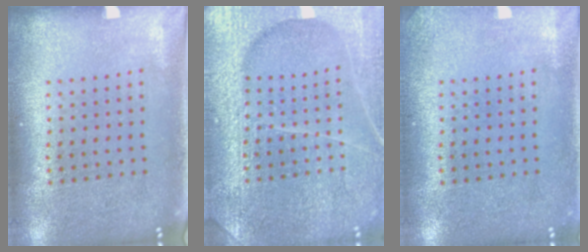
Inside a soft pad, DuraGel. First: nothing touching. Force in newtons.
{"total": 6.6, "press": 6.6, "slide": 0.8}
{"total": 1.2, "press": 1.2, "slide": 0.1}